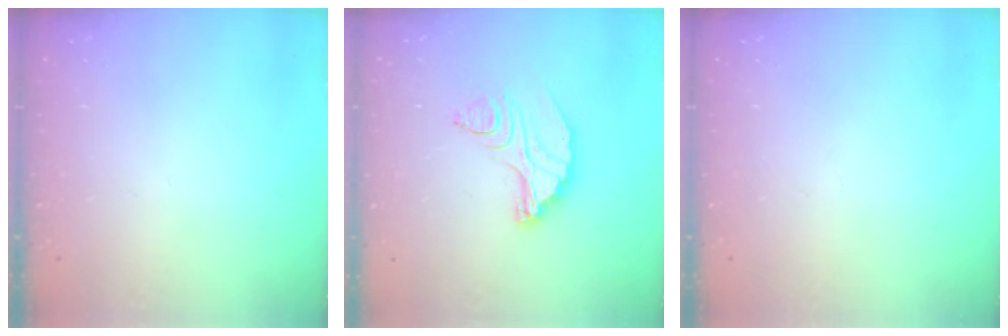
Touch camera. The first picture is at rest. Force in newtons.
{"total": 8.9, "press": 8.8, "slide": 0.8}
{"total": 0.0}